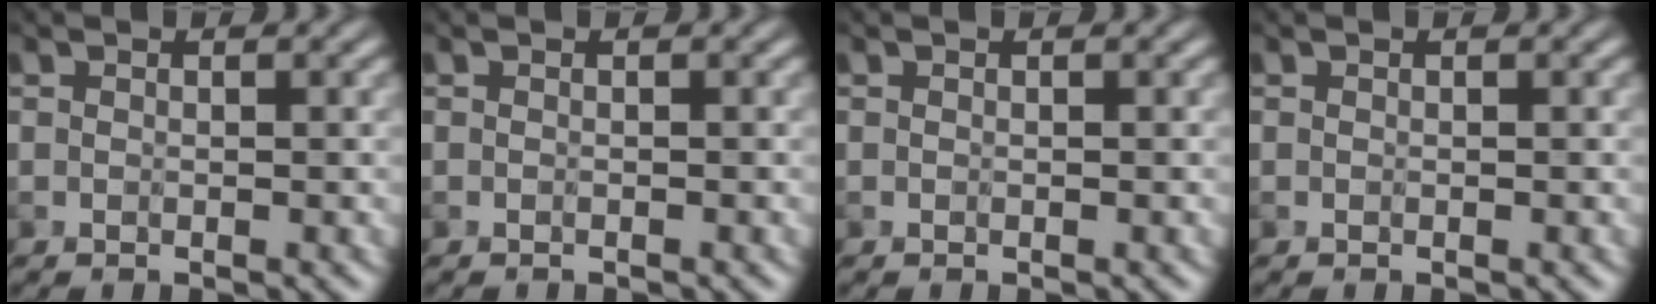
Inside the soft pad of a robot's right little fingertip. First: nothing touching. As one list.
[{"total": 0.6, "force": [-0.6, -0.2, -0.1], "torque": [0.003, -0.002, -0.010]}, {"total": 0.0}, {"total": 0.0}]